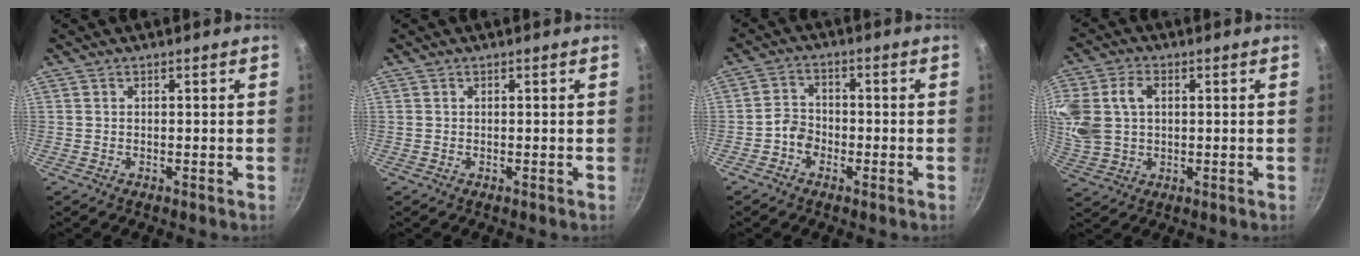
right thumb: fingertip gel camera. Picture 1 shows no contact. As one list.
[{"total": 0.0}, {"total": 4.2, "force": [-1.7, 3.3, 2.0], "torque": [-0.020, 0.020, -0.041]}, {"total": 16.4, "force": [2.8, 12.0, 10.8], "torque": [-0.279, 0.024, 0.065]}]